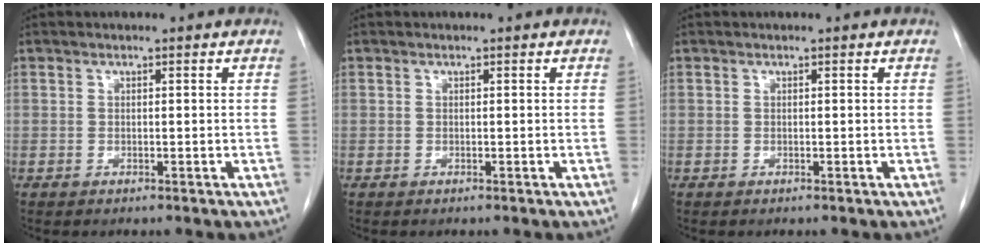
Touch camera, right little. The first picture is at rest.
{"total": 0.0}
{"total": 0.0}